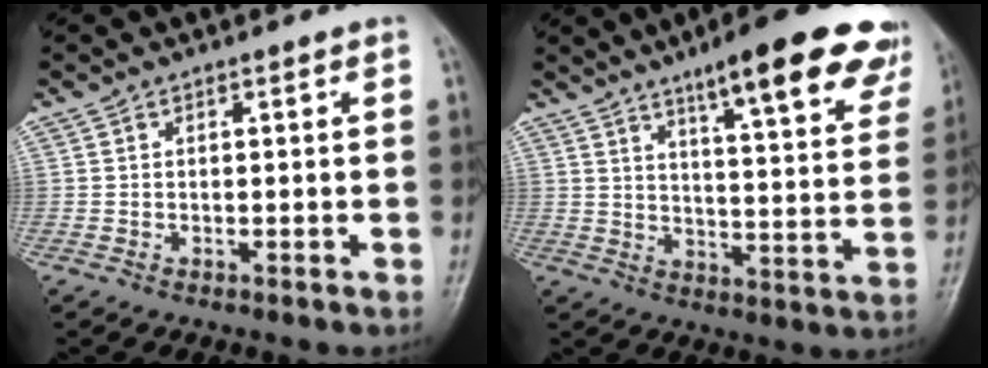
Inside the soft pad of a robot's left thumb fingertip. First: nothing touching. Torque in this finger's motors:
{"motor_torque": [0.30, 0.25, 1.50, -1.26, 0.27]}